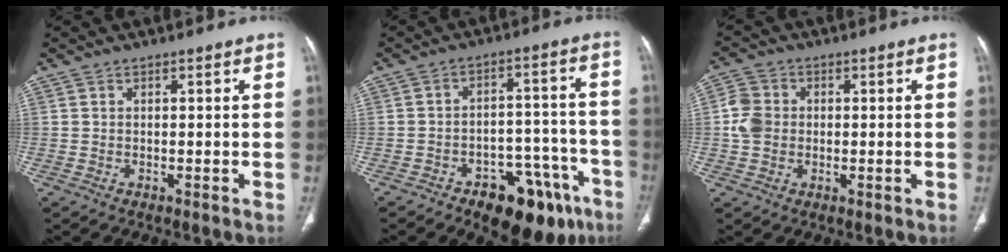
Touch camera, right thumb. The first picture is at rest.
{"total": 16.0, "force": [-9.8, 7.8, 9.9], "torque": [-0.078, 0.074, -0.131]}
{"total": 5.3, "force": [-0.1, 4.6, 2.8], "torque": [-0.047, 0.009, -0.007]}